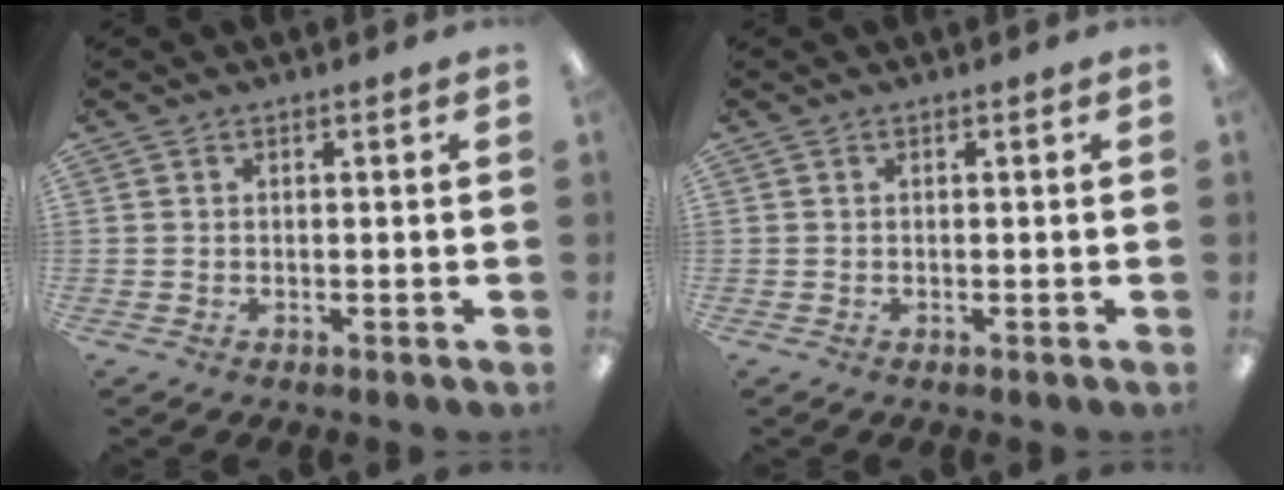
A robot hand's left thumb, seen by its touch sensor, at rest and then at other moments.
{"total": 0.0}